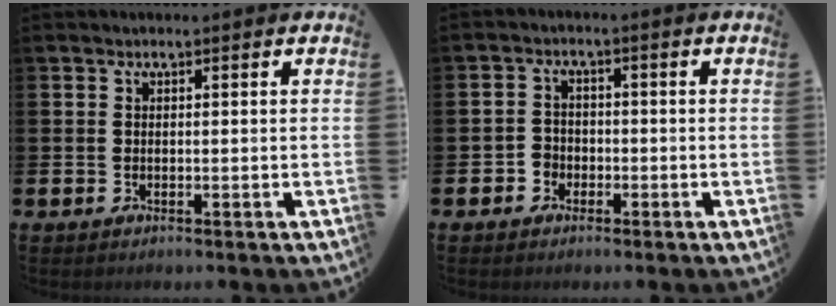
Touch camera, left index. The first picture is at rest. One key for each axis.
{"total": 2.3, "fx": -1.4, "fy": 1.8, "fz": 0.1, "tx": -0.009, "ty": 0.005, "tz": -0.035}